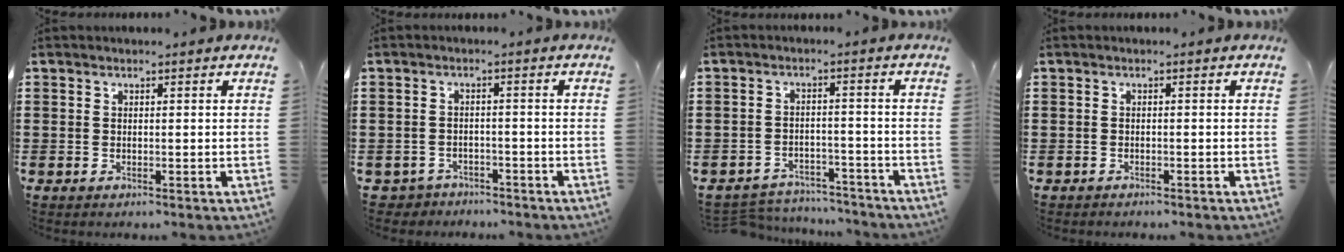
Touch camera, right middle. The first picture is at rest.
{"total": 2.6, "force": [-2.5, 0.8, -0.3], "torque": [-0.005, 0.000, -0.056]}
{"total": 4.2, "force": [-4.1, 0.6, 0.1], "torque": [-0.013, 0.003, -0.091]}
{"total": 0.7, "force": [-0.6, 0.2, 0.0], "torque": [-0.001, 0.001, -0.014]}